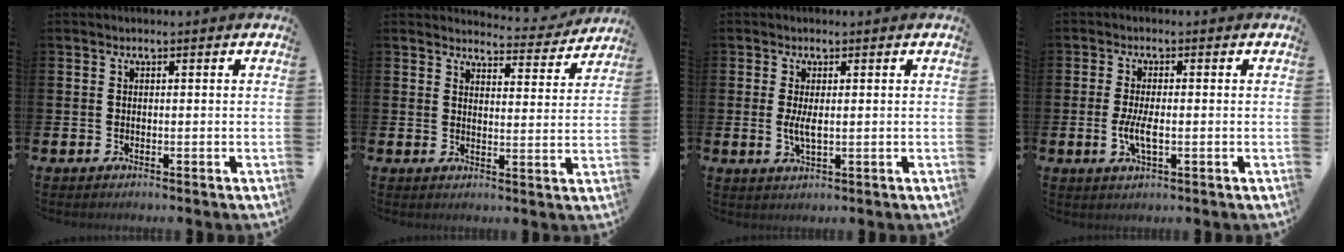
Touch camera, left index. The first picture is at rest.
{"total": 4.0, "force": [3.9, 0.7, 0.5], "torque": [-0.013, -0.031, 0.065]}
{"total": 2.6, "force": [0.3, 0.8, 2.5], "torque": [-0.048, 0.001, 0.003]}
{"total": 3.7, "force": [-0.6, 1.3, 3.4], "torque": [-0.059, 0.002, -0.011]}